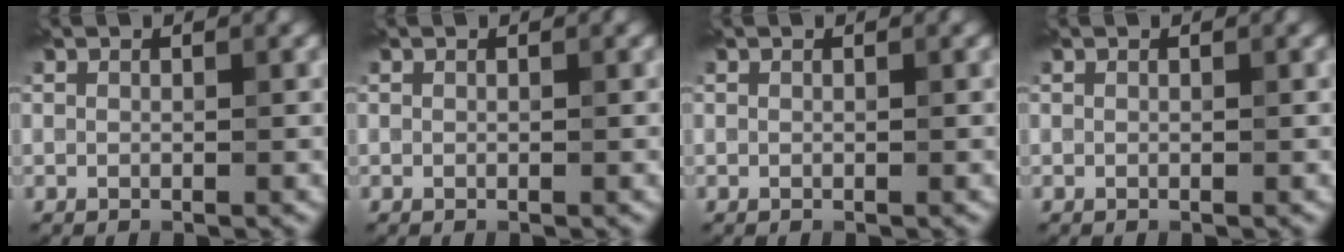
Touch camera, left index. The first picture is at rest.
{"total": 0.0}
{"total": 0.0}
{"total": 0.0}